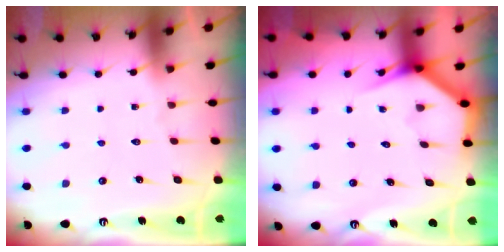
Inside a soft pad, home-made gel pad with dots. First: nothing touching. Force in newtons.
{"total": 3.5, "press": 3.5, "slide": 0.3}